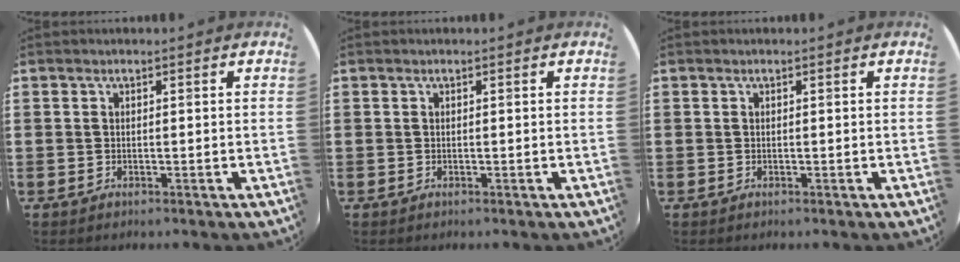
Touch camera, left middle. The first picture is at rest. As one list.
[{"total": 0.0}, {"total": 0.0}]